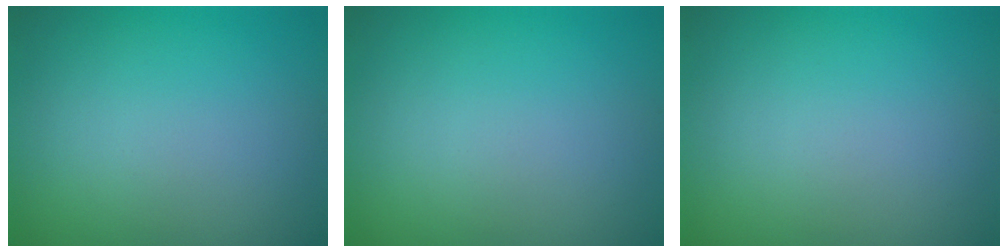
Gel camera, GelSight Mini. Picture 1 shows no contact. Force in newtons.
{"total": 0.0}
{"total": 0.0}